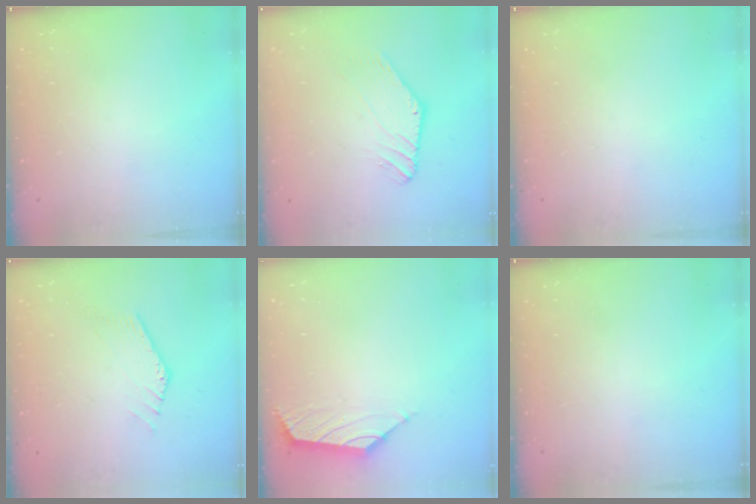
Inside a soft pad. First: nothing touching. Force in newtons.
{"total": 0.9, "press": 0.9, "slide": 0.1}
{"total": 0.0}
{"total": 0.5, "press": 0.4, "slide": 0.3}
{"total": 1.6, "press": 1.5, "slide": 0.7}
{"total": 0.0}